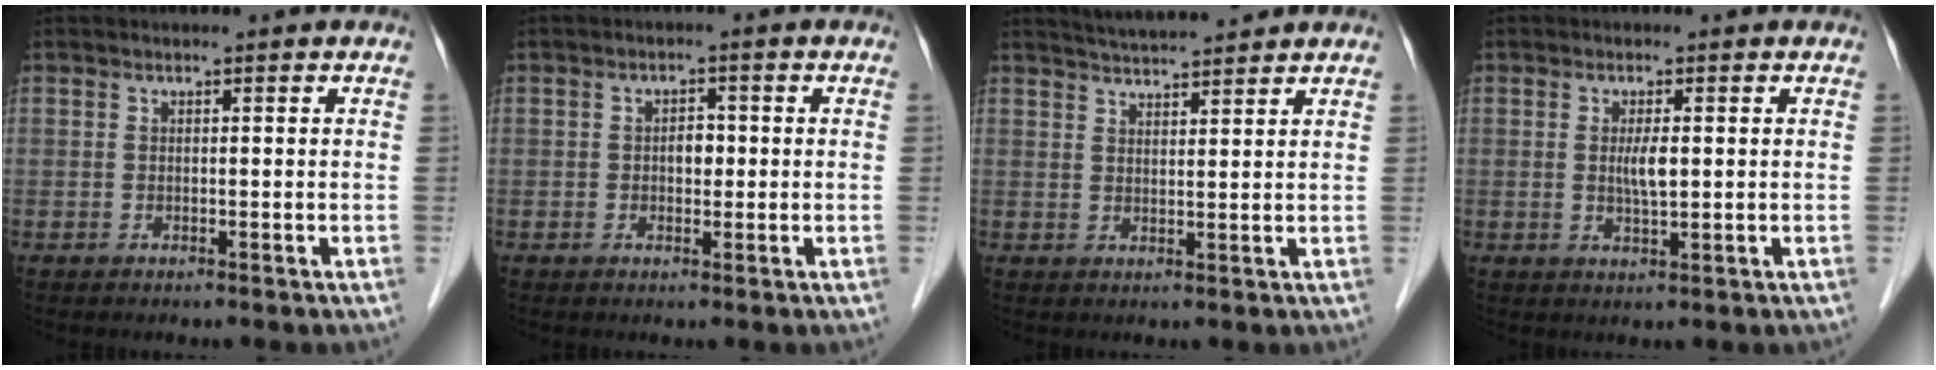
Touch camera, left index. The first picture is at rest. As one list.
[{"total": 2.2, "force": [-0.1, 1.4, 1.7], "torque": [-0.025, 0.003, -0.002]}, {"total": 7.1, "force": [6.7, 0.1, 2.3], "torque": [-0.045, 0.021, 0.105]}, {"total": 2.8, "force": [0.3, 0.5, 2.7], "torque": [-0.052, -0.005, 0.006]}]